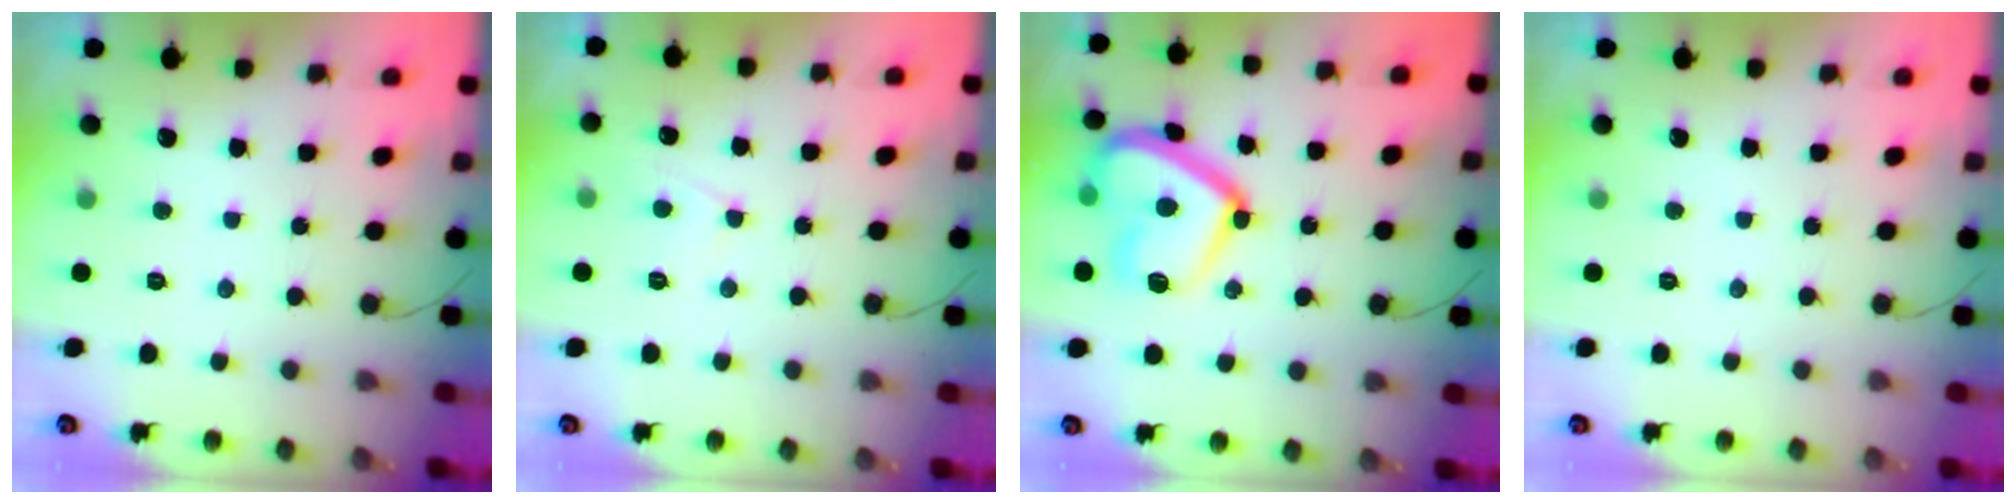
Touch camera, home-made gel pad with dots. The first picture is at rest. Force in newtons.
{"total": 3.4, "press": 3.4, "slide": 0.6}
{"total": 17.8, "press": 17.7, "slide": 1.6}
{"total": 0.0}